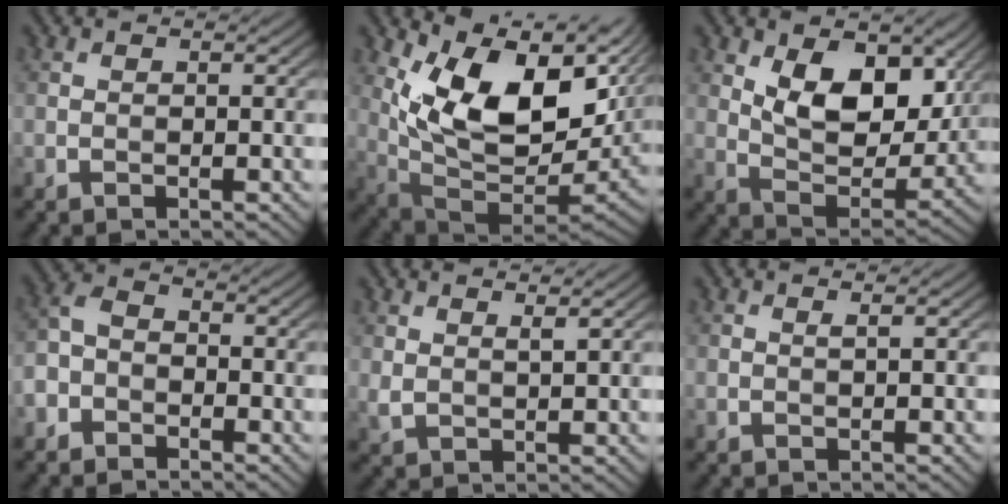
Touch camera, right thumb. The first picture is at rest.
{"total": 15.8, "force": [6.1, 8.1, 12.2], "torque": [-0.222, -0.004, 0.116]}
{"total": 11.1, "force": [4.2, 6.3, 8.1], "torque": [-0.154, -0.018, 0.073]}
{"total": 3.7, "force": [-2.7, 2.2, 1.3], "torque": [-0.032, 0.000, -0.066]}
{"total": 2.2, "force": [1.6, 0.7, 1.3], "torque": [-0.033, -0.003, 0.037]}
{"total": 0.5, "force": [0.3, 0.0, 0.4], "torque": [-0.010, 0.001, 0.004]}